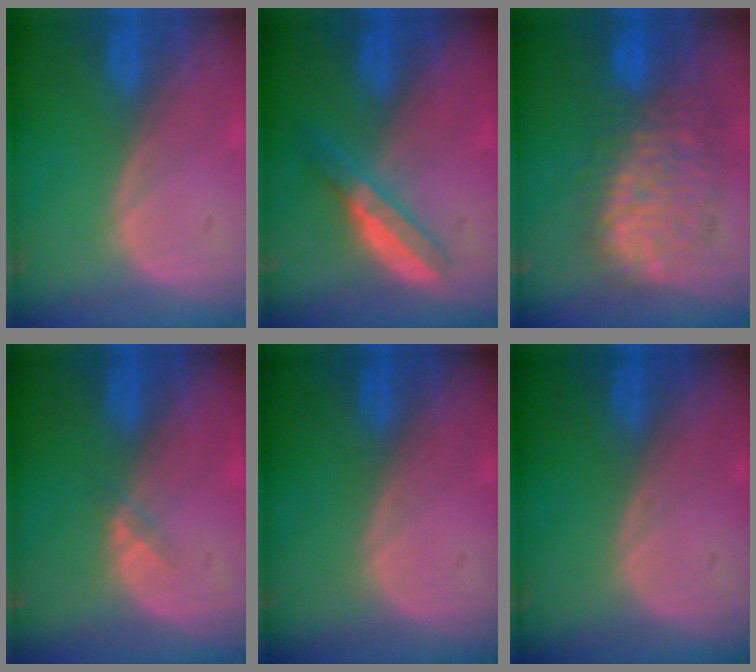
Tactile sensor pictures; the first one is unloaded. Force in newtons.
{"total": 5.5, "press": 4.8, "slide": 2.6}
{"total": 10.2, "press": 9.7, "slide": 3.2}
{"total": 1.3, "press": 0.9, "slide": 0.9}
{"total": 0.0}
{"total": 0.0}